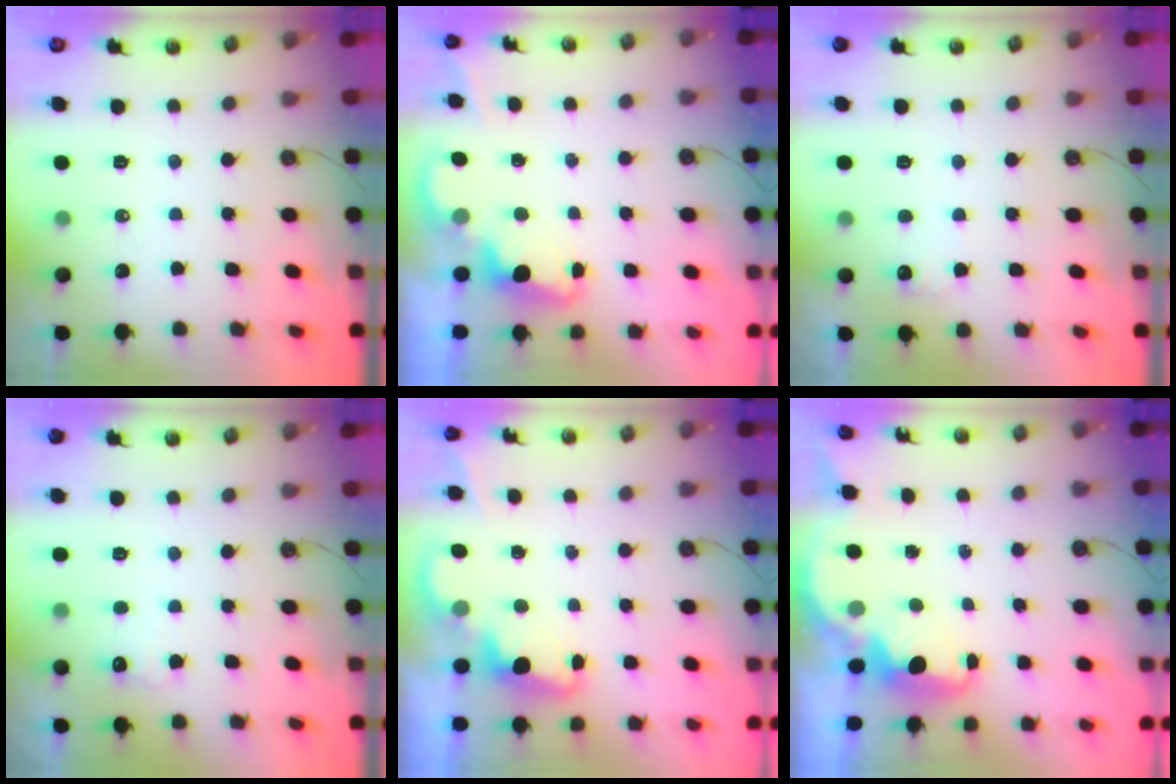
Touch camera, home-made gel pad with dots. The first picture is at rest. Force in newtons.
{"total": 2.4, "press": 2.4, "slide": 0.5}
{"total": 5.8, "press": 5.7, "slide": 1.1}
{"total": 5.9, "press": 5.8, "slide": 1.2}
{"total": 2.4, "press": 2.4, "slide": 0.5}
{"total": 2.9, "press": 2.9, "slide": 0.6}